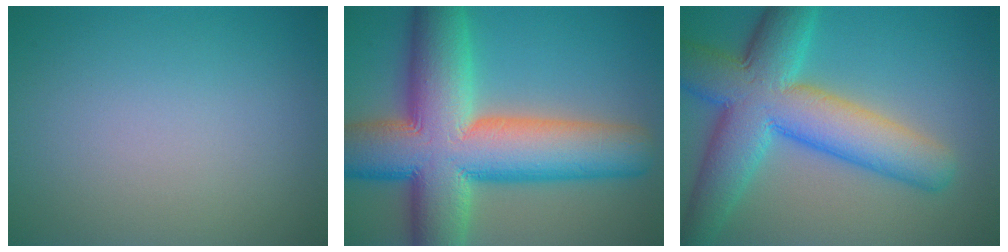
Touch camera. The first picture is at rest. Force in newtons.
{"total": 15.8, "press": 15.8, "slide": 0.9}
{"total": 10.8, "press": 10.8, "slide": 0.6}